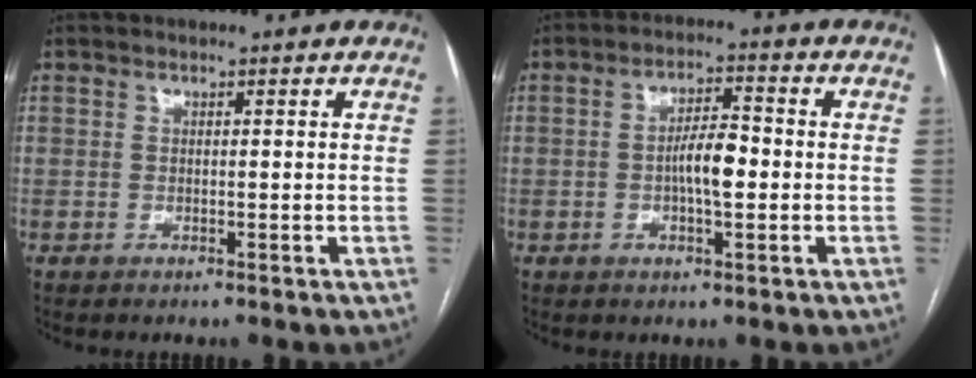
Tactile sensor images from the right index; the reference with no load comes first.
{"total": 5.4, "force": [-0.8, 1.3, 5.2], "torque": [-0.097, 0.008, -0.015]}